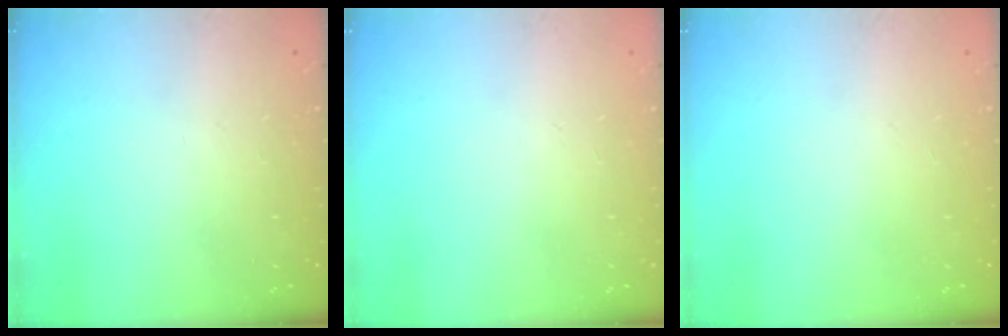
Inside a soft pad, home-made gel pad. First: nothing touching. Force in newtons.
{"total": 0.0}
{"total": 0.0}